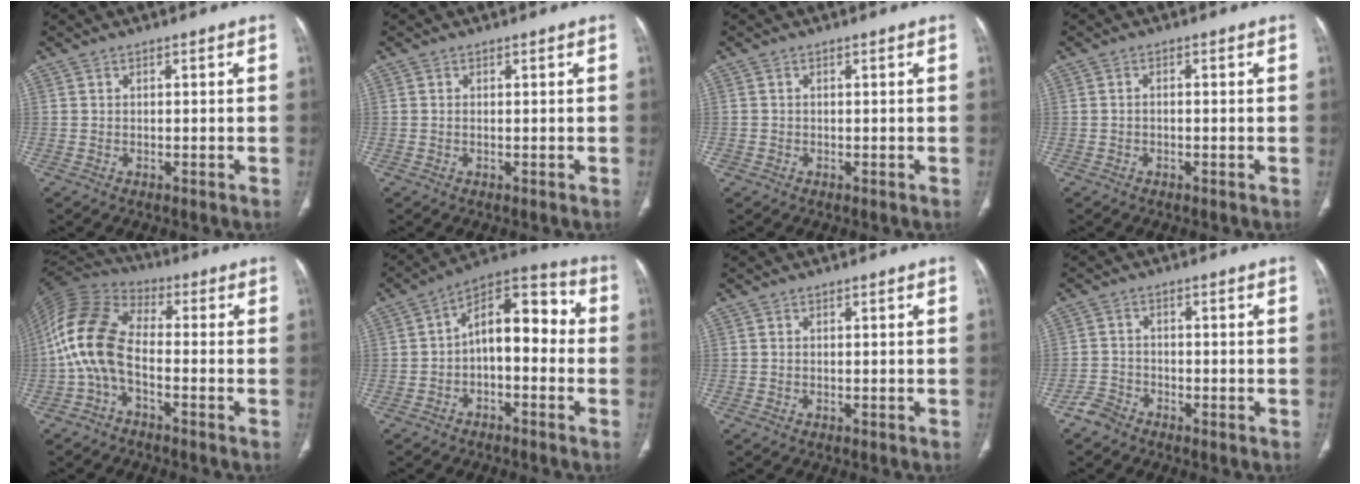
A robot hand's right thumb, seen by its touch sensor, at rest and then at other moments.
{"total": 0.0}
{"total": 0.8, "force": [-0.3, 0.7, 0.1], "torque": [-0.001, 0.004, -0.008]}
{"total": 0.9, "force": [-0.3, 0.5, 0.6], "torque": [-0.009, 0.005, -0.007]}
{"total": 12.8, "force": [-2.6, 6.9, 10.4], "torque": [-0.217, 0.043, -0.064]}
{"total": 12.8, "force": [-0.9, 7.0, 10.6], "torque": [-0.126, 0.054, -0.029]}
{"total": 0.0}
{"total": 2.8, "force": [-2.4, 1.4, 0.3], "torque": [0.001, 0.008, -0.052]}